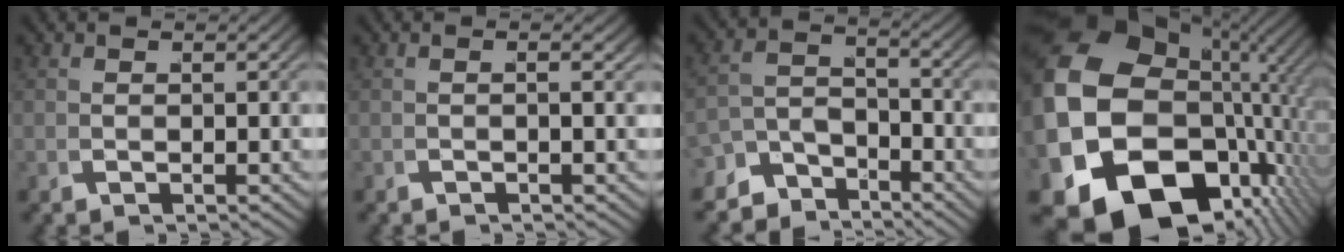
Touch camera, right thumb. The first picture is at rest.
{"total": 0.7, "force": [-0.2, -0.1, 0.7], "torque": [-0.013, 0.002, -0.003]}
{"total": 5.7, "force": [-3.7, 3.6, 2.5], "torque": [-0.025, -0.025, -0.059]}
{"total": 26.4, "force": [-3.0, 18.8, 18.2], "torque": [-0.366, -0.081, -0.026]}